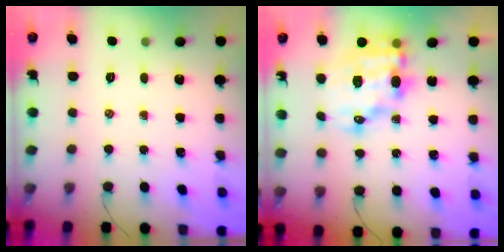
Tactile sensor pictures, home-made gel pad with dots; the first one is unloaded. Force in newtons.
{"total": 14.1, "press": 13.8, "slide": 3.2}